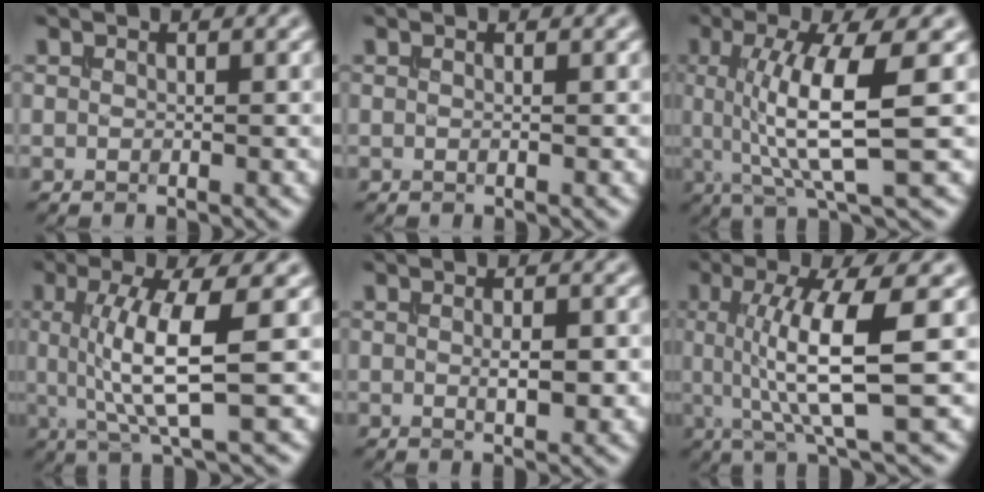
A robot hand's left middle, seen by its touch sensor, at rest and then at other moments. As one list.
[{"total": 0.0}, {"total": 7.6, "force": [0.5, 1.6, 7.4], "torque": [-0.124, -0.003, 0.011]}, {"total": 6.7, "force": [0.4, 1.3, 6.6], "torque": [-0.120, -0.002, 0.009]}, {"total": 2.5, "force": [-0.2, 0.9, 2.4], "torque": [-0.044, -0.004, -0.001]}, {"total": 7.7, "force": [0.5, 1.6, 7.6], "torque": [-0.126, -0.004, 0.009]}]